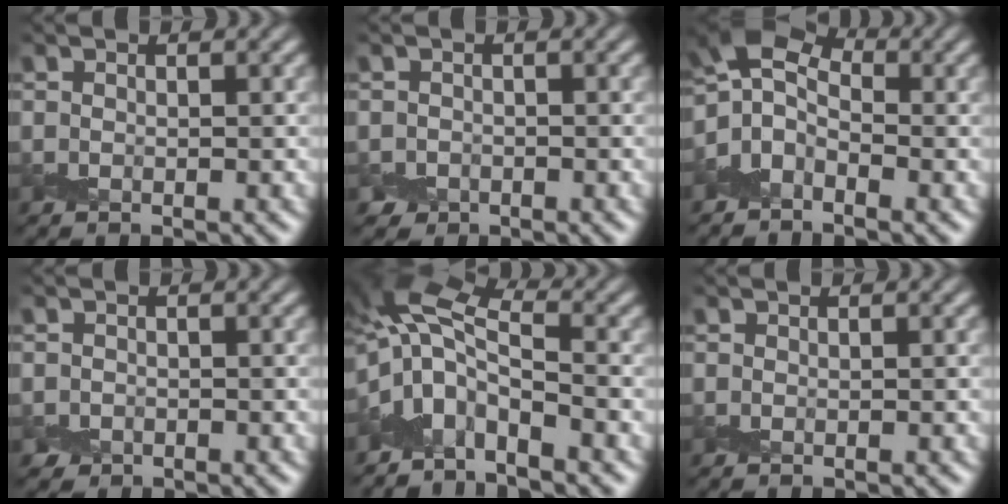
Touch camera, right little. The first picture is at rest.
{"total": 1.3, "force": [-0.9, 0.9, 0.0], "torque": [0.005, -0.001, -0.019]}
{"total": 4.7, "force": [-1.7, 3.0, 3.2], "torque": [-0.062, 0.013, -0.051]}
{"total": 0.9, "force": [-0.6, 0.7, 0.0], "torque": [0.005, -0.003, -0.011]}
{"total": 5.9, "force": [-2.8, 2.7, 4.4], "torque": [-0.084, 0.008, -0.071]}
{"total": 0.0}